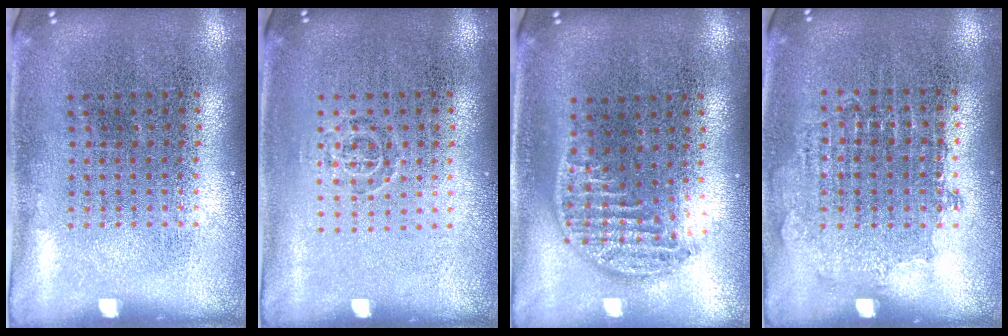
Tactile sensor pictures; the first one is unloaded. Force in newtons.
{"total": 0.7, "press": 0.5, "slide": 0.5}
{"total": 1.3, "press": 1.1, "slide": 0.7}
{"total": 0.8, "press": 0.8, "slide": 0.3}